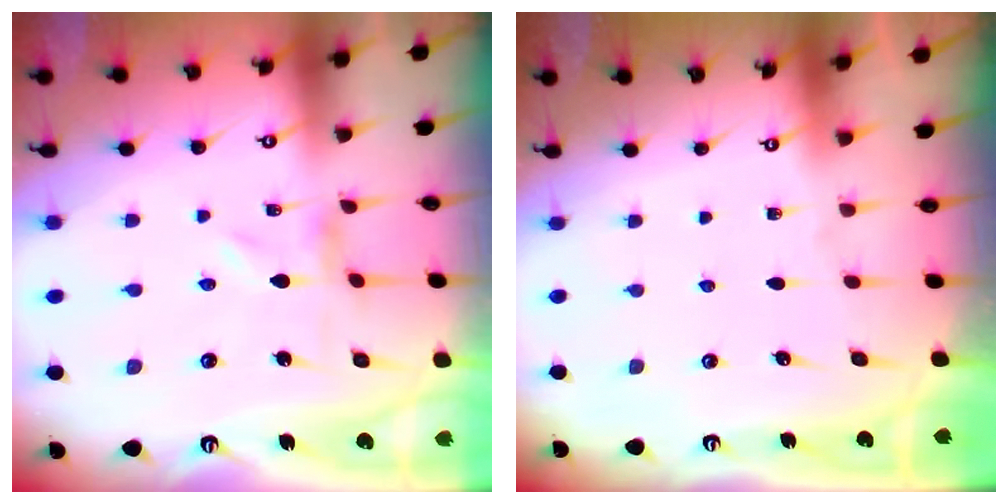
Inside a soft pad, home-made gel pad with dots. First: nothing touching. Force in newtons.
{"total": 0.0}